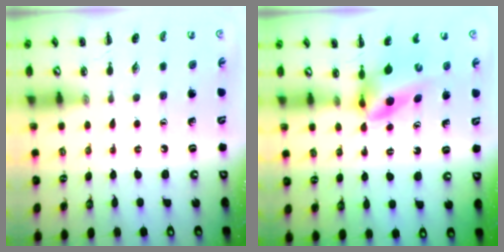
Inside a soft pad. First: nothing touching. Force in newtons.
{"total": 4.7, "press": 4.6, "slide": 0.8}